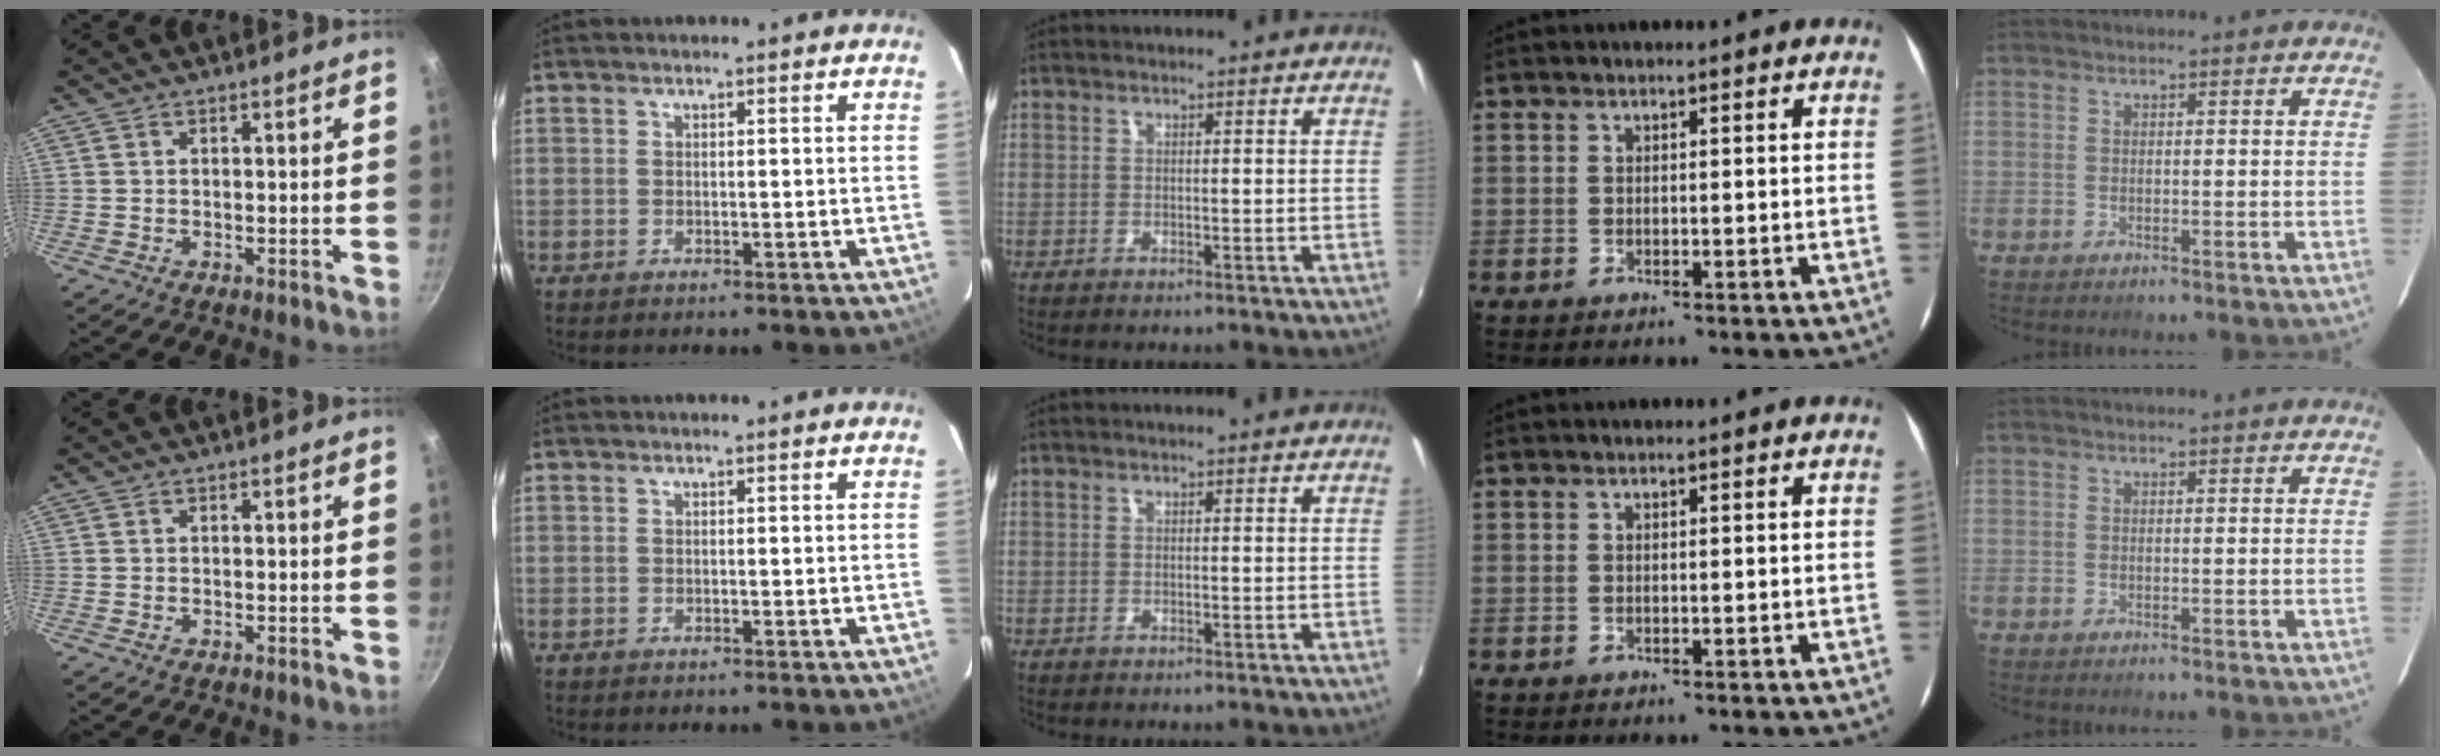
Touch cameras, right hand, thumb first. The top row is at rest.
{}